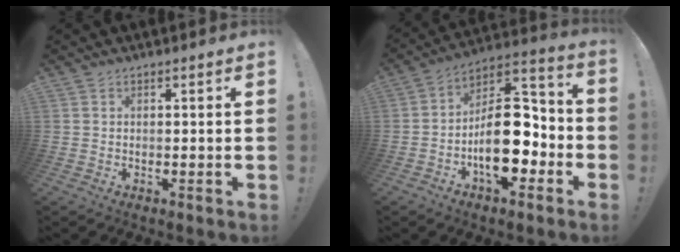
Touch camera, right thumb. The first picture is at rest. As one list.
[{"total": 19.0, "force": [-4.6, 10.6, 15.1], "torque": [-0.234, 0.025, -0.067]}]